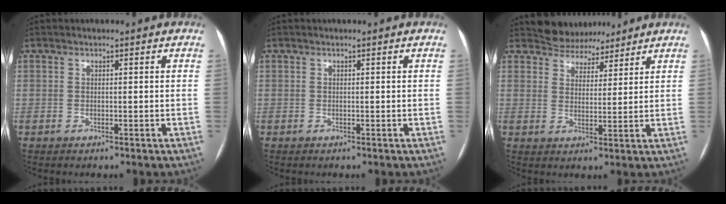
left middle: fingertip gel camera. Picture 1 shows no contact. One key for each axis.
{"total": 0.0}
{"total": 6.2, "fx": 5.7, "fy": 2.5, "fz": 0.1, "tx": -0.005, "ty": 0.006, "tz": 0.088}